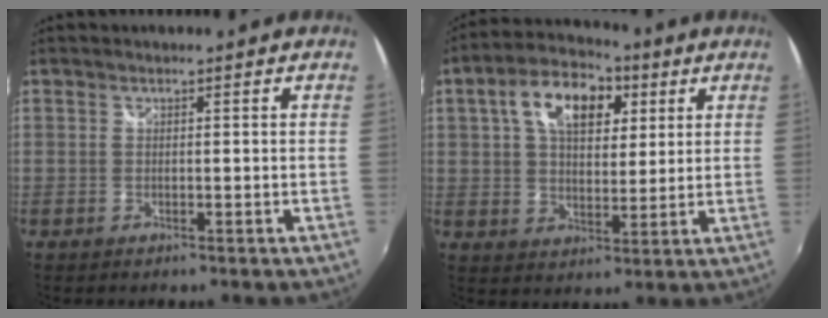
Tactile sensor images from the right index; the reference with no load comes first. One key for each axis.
{"total": 13.3, "fx": 5.0, "fy": 7.6, "fz": 9.7, "tx": -0.172, "ty": 0.032, "tz": 0.079}